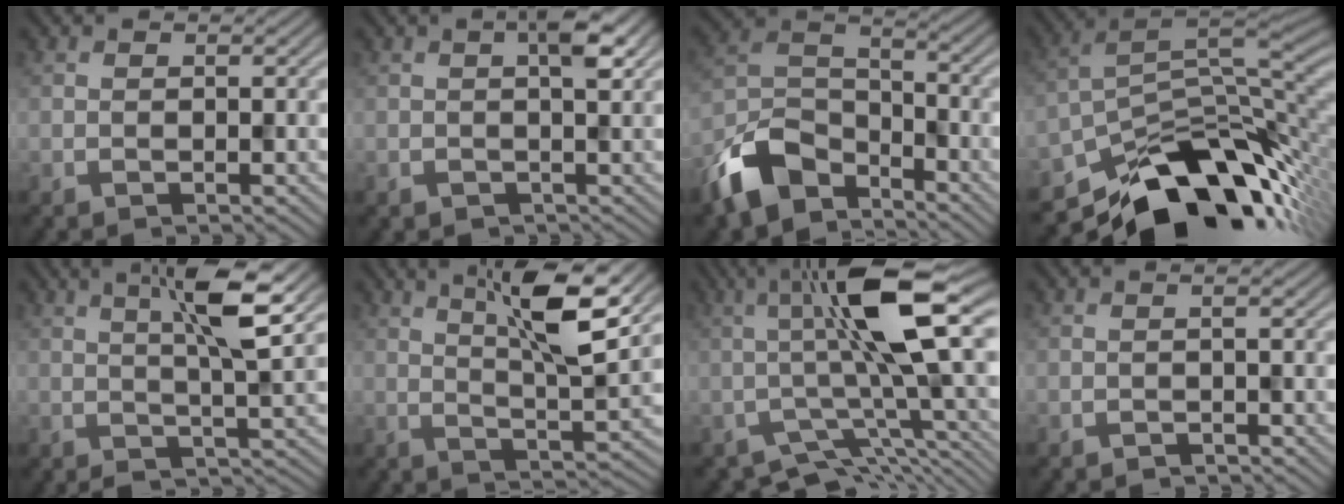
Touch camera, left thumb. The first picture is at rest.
{"total": 2.9, "force": [0.6, 1.0, 2.6], "torque": [-0.041, 0.007, 0.006]}
{"total": 10.6, "force": [-7.6, 5.3, 5.1], "torque": [-0.111, -0.009, -0.170]}
{"total": 14.9, "force": [-8.5, 7.4, 9.6], "torque": [-0.165, -0.012, -0.148]}
{"total": 6.3, "force": [2.3, 0.4, 5.9], "torque": [-0.106, 0.007, 0.040]}
{"total": 8.7, "force": [4.1, 1.2, 7.5], "torque": [-0.132, 0.001, 0.073]}
{"total": 11.6, "force": [-0.8, 3.0, 11.2], "torque": [-0.181, 0.011, -0.017]}
{"total": 1.0, "force": [-0.7, 0.2, 0.7], "torque": [-0.009, -0.002, -0.019]}